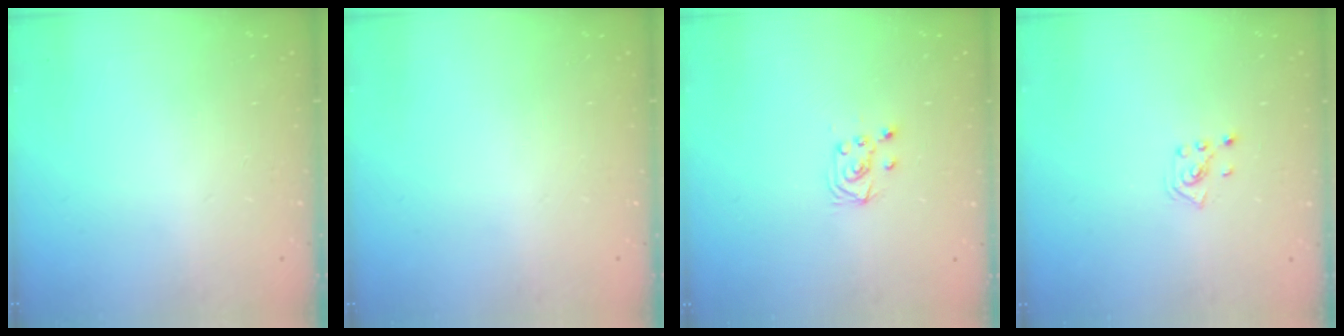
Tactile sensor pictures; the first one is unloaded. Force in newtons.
{"total": 0.0}
{"total": 5.1, "press": 5.1, "slide": 0.5}
{"total": 2.7, "press": 2.7, "slide": 0.5}